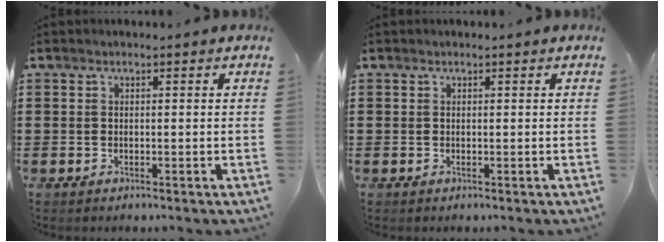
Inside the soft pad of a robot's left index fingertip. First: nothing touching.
{"total": 0.0}